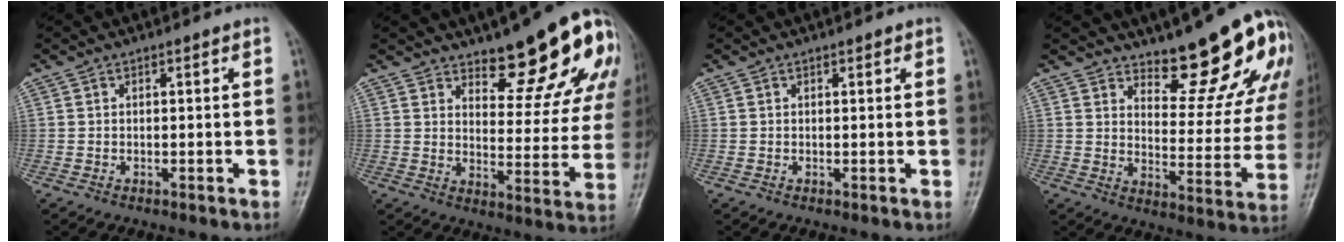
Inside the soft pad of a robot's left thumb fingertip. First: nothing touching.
{"total": 15.7, "force": [11.3, 4.9, 9.8], "torque": [-0.084, -0.094, 0.151]}
{"total": 0.9, "force": [0.5, 0.3, 0.6], "torque": [-0.007, 0.000, 0.006]}
{"total": 16.4, "force": [13.2, 4.3, 8.7], "torque": [-0.068, -0.120, 0.176]}